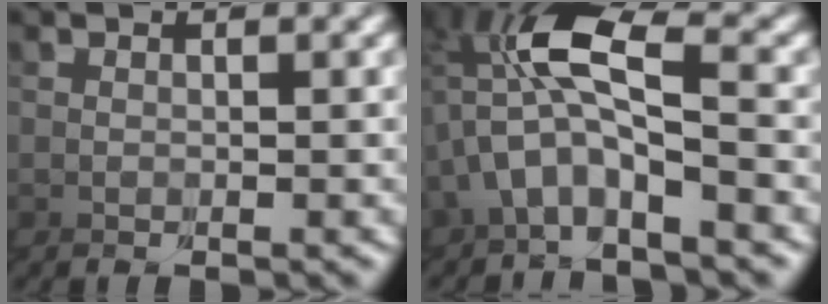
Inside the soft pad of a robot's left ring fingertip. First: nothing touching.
{"total": 4.0, "force": [-1.4, 2.8, 2.5], "torque": [-0.109, -0.015, -0.015]}